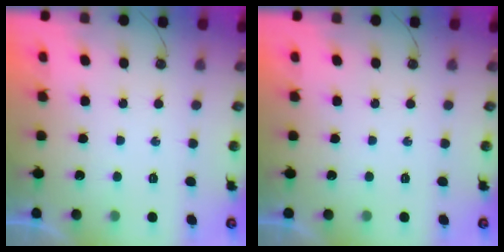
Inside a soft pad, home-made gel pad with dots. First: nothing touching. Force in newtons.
{"total": 0.0}